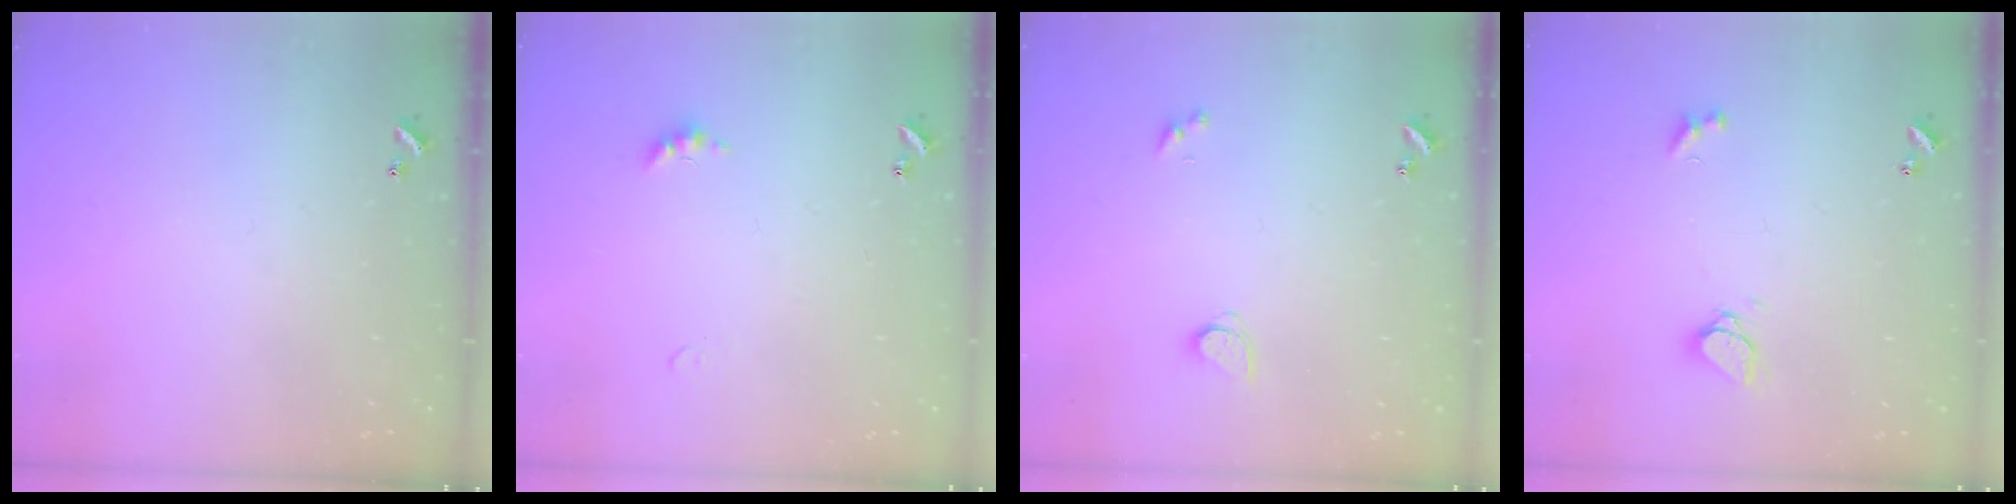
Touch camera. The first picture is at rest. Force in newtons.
{"total": 3.2, "press": 3.1, "slide": 0.6}
{"total": 2.6, "press": 2.6, "slide": 0.3}
{"total": 2.1, "press": 2.0, "slide": 0.5}